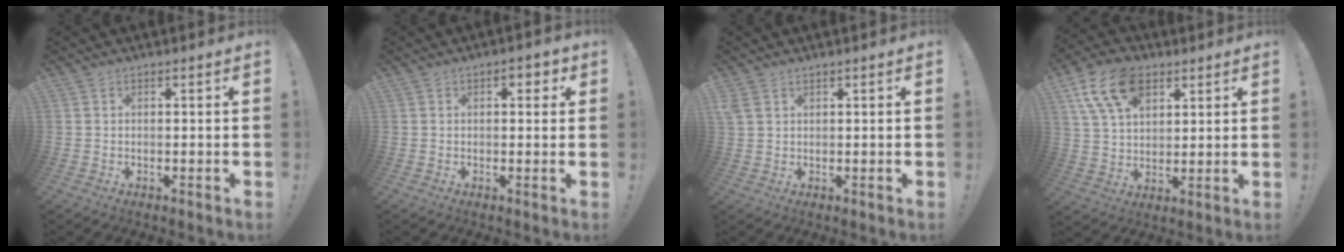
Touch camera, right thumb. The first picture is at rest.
{"total": 3.3, "force": [0.8, 2.0, 2.5], "torque": [-0.019, -0.001, 0.006]}
{"total": 3.1, "force": [1.7, 1.9, 1.7], "torque": [-0.029, -0.002, 0.035]}
{"total": 15.1, "force": [7.6, 9.5, 9.0], "torque": [-0.167, -0.022, 0.145]}